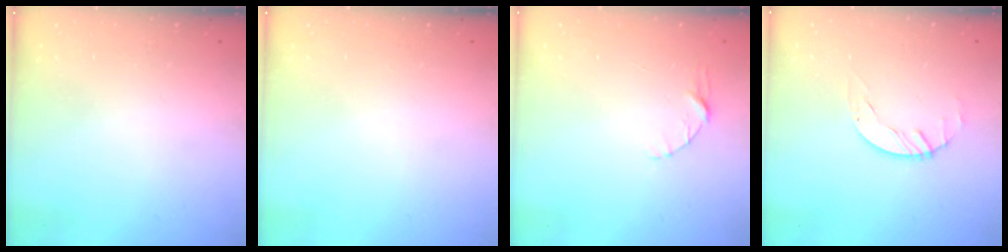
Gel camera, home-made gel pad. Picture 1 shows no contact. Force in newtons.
{"total": 0.0}
{"total": 3.8, "press": 3.8, "slide": 0.4}
{"total": 1.5, "press": 1.5, "slide": 0.2}